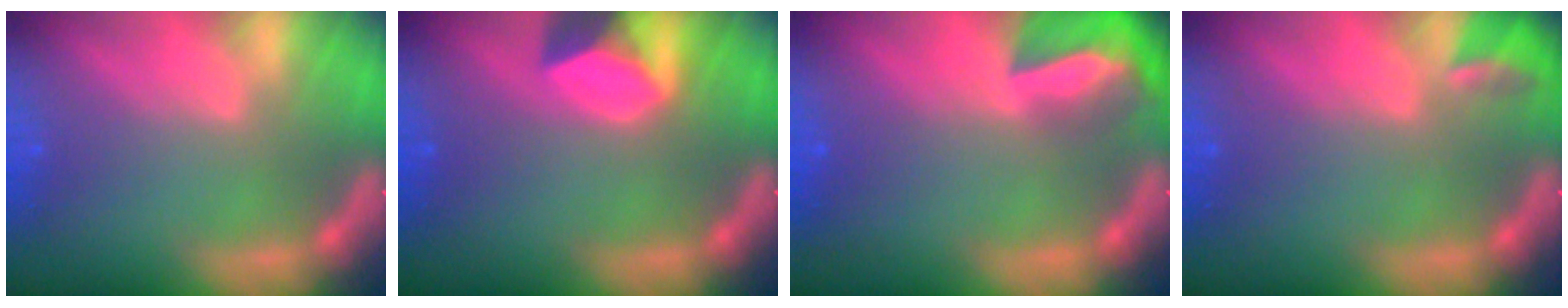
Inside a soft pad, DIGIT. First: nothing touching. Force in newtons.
{"total": 5.4}
{"total": 8.5}
{"total": 2.4}